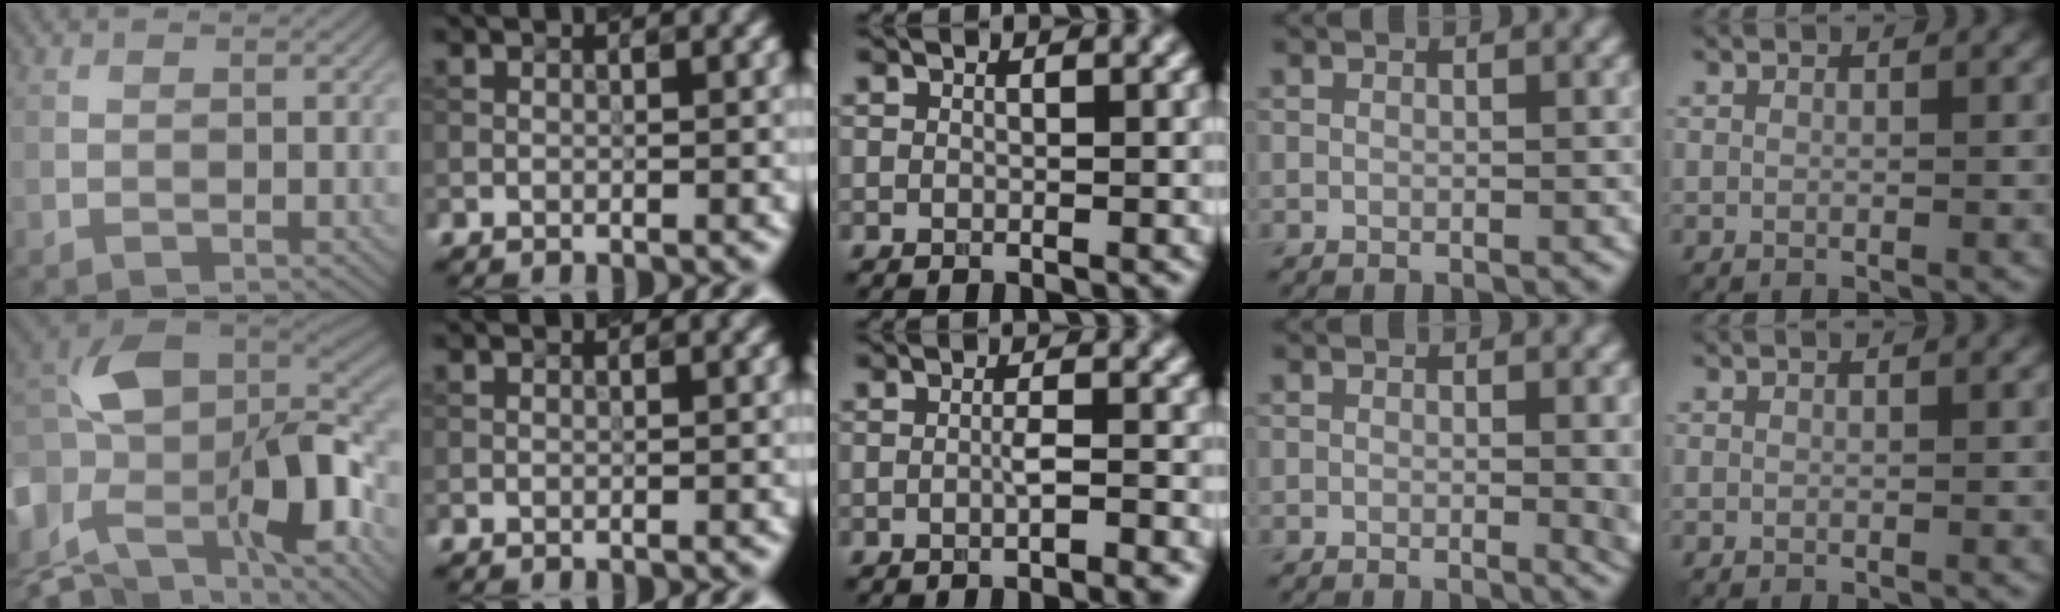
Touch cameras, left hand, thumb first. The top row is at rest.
{"thumb": {"total": 14.7, "force": [-3.0, 7.9, 12.1], "torque": [-0.247, -0.010, -0.062]}, "middle": {"total": 2.2, "force": [-0.8, 0.3, 2.0], "torque": [-0.025, 0.006, -0.018]}, "ring": {"total": 2.0, "force": [0.0, 0.4, 2.0], "torque": [-0.020, -0.005, 0.000]}, "little": {"total": 0.6, "force": [0.4, 0.1, 0.4], "torque": [0.001, 0.004, 0.005]}}